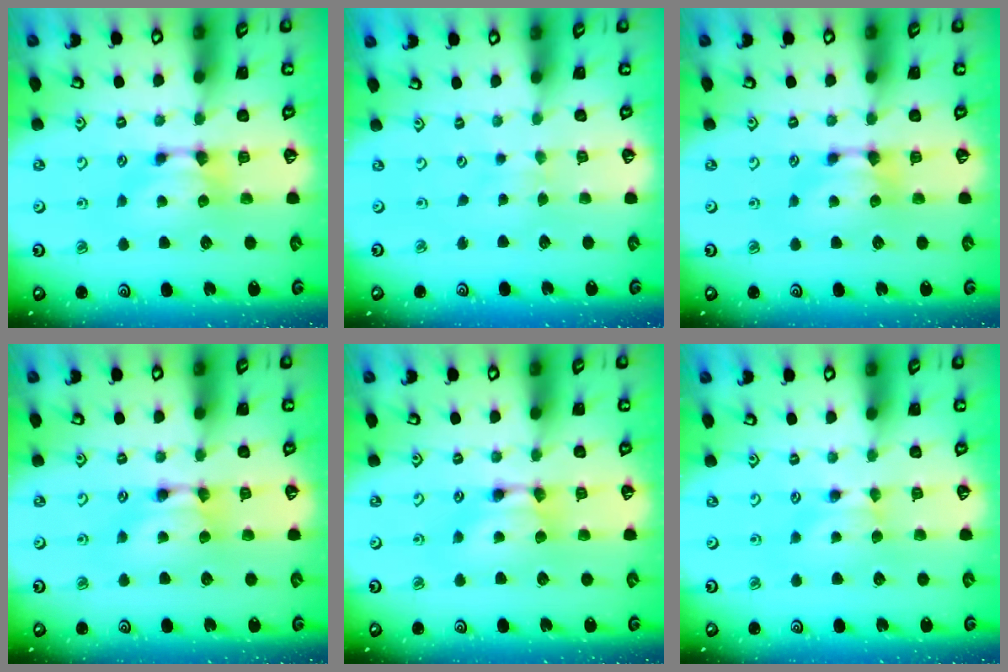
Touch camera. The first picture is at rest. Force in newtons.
{"total": 2.4, "press": 2.4, "slide": 0.1}
{"total": 0.0}
{"total": 1.8, "press": 1.8, "slide": 0.1}
{"total": 1.6, "press": 1.6, "slide": 0.1}
{"total": 0.0}